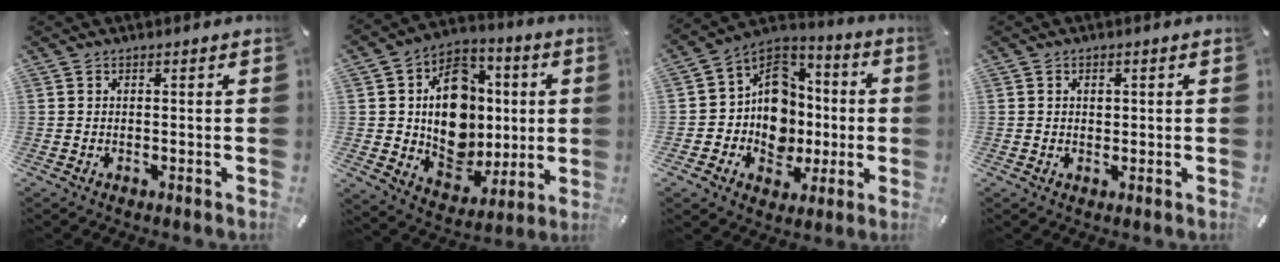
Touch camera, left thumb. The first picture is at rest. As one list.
[{"total": 16.9, "force": [1.6, 14.1, 9.3], "torque": [-0.149, -0.012, 0.039]}, {"total": 13.7, "force": [-1.4, 12.7, 4.9], "torque": [-0.105, -0.010, -0.016]}, {"total": 1.3, "force": [0.2, 1.1, 0.6], "torque": [0.002, -0.002, 0.000]}]